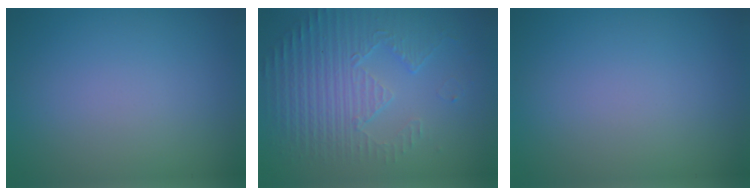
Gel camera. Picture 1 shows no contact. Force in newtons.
{"total": 5.6, "press": 3.5, "slide": 4.4}
{"total": 0.0}